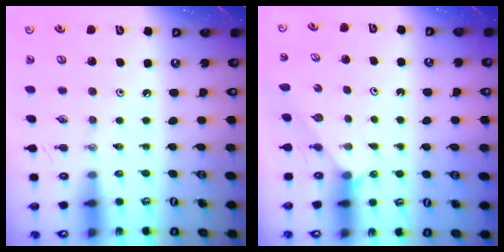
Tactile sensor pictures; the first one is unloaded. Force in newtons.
{"total": 1.8, "press": 1.8, "slide": 0.2}